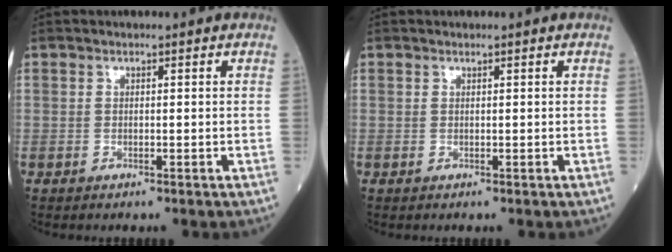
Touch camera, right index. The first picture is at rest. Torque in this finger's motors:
{"motor_torque": [-0.03, 0.07, -0.03, 0.01]}